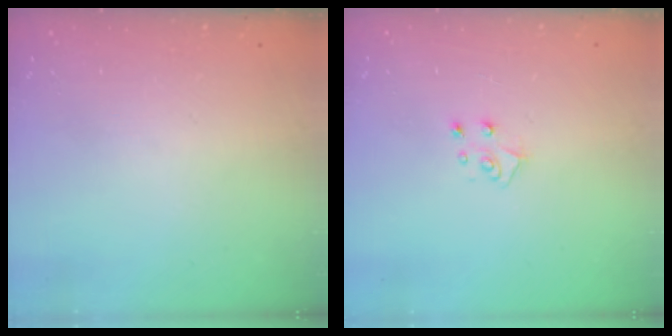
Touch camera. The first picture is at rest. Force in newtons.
{"total": 5.1, "press": 5.1, "slide": 0.5}